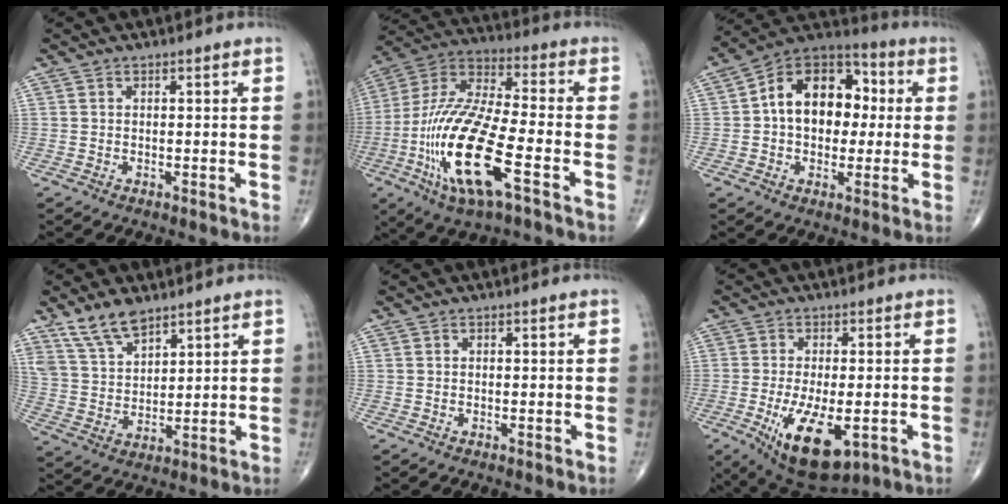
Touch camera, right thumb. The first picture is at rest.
{"total": 22.3, "force": [-7.3, 6.7, 20.0], "torque": [-0.439, 0.017, -0.129]}
{"total": 16.7, "force": [1.6, 11.6, 11.9], "torque": [-0.136, 0.034, 0.014]}
{"total": 8.7, "force": [6.5, 3.9, 4.4], "torque": [-0.071, -0.029, 0.135]}
{"total": 0.0}
{"total": 13.7, "force": [-4.5, 5.9, 11.5], "torque": [-0.195, -0.012, -0.057]}